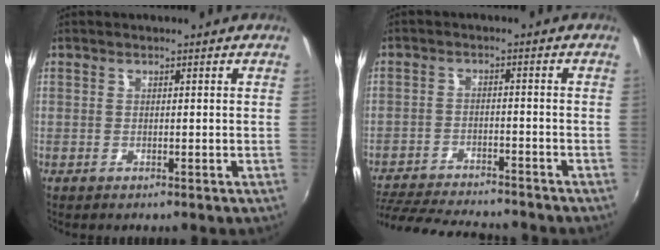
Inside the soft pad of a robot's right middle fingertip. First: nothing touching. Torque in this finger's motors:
{"motor_torque": [1.03, -1.11, 0.10, 0.06]}